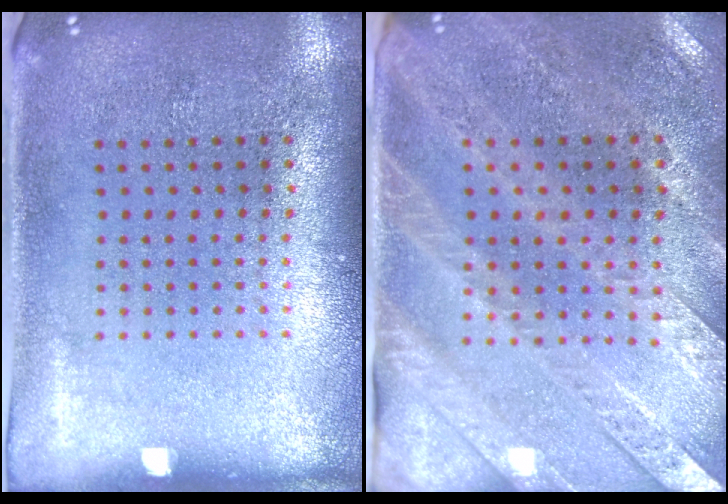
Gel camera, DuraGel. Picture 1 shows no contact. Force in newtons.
{"total": 3.0, "press": 2.6, "slide": 1.4}